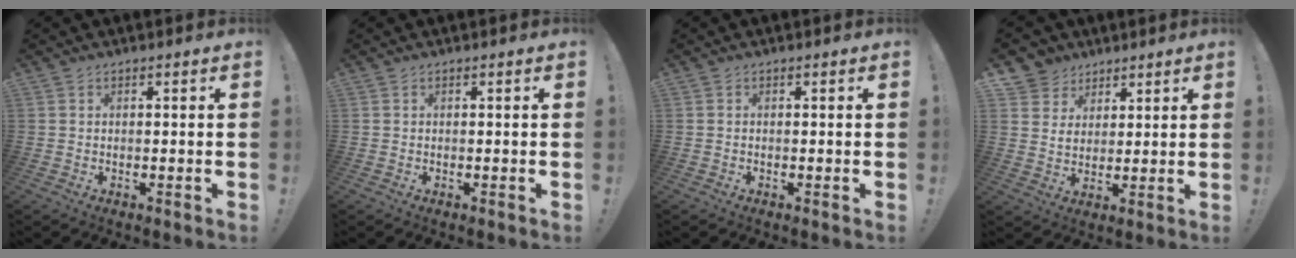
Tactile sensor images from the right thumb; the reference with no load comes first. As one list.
[{"total": 0.0}, {"total": 0.0}, {"total": 6.7, "force": [3.8, 5.5, 0.6], "torque": [-0.019, -0.028, 0.078]}]